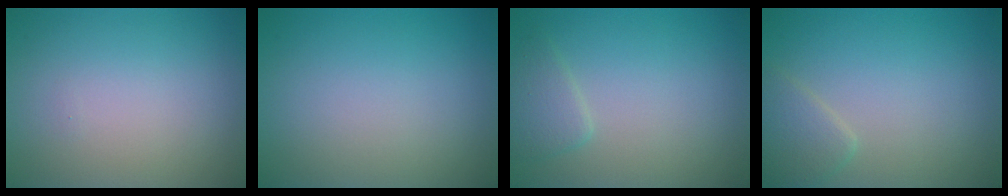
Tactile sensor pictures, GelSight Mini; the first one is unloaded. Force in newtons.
{"total": 0.0}
{"total": 1.8, "press": 1.8, "slide": 0.1}
{"total": 1.9, "press": 1.9, "slide": 0.1}